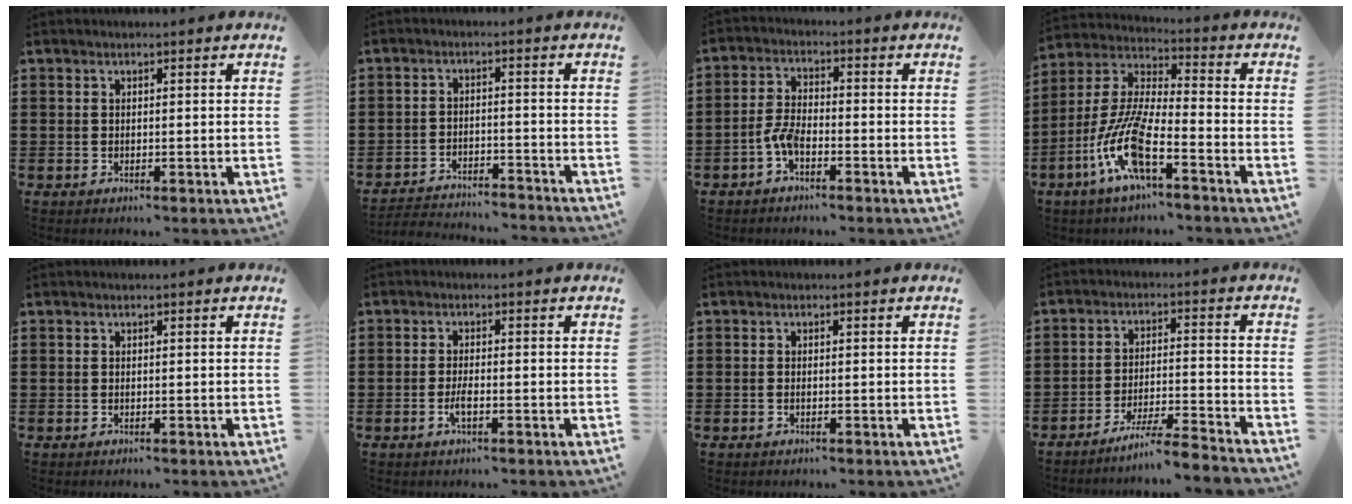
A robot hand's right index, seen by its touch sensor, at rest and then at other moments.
{"total": 3.4, "force": [-3.4, 0.3, 0.2], "torque": [-0.016, 0.000, -0.076]}
{"total": 4.0, "force": [-2.2, 1.3, 3.1], "torque": [-0.085, -0.005, -0.048]}
{"total": 11.5, "force": [-6.0, 2.2, 9.6], "torque": [-0.231, -0.018, -0.122]}
{"total": 0.0}
{"total": 2.4, "force": [-1.0, 0.4, 2.1], "torque": [-0.046, -0.004, -0.020]}
{"total": 0.5, "force": [-0.3, 0.0, 0.4], "torque": [-0.011, -0.007, -0.004]}
{"total": 5.8, "force": [-5.4, -0.7, 2.2], "torque": [-0.050, -0.017, -0.107]}